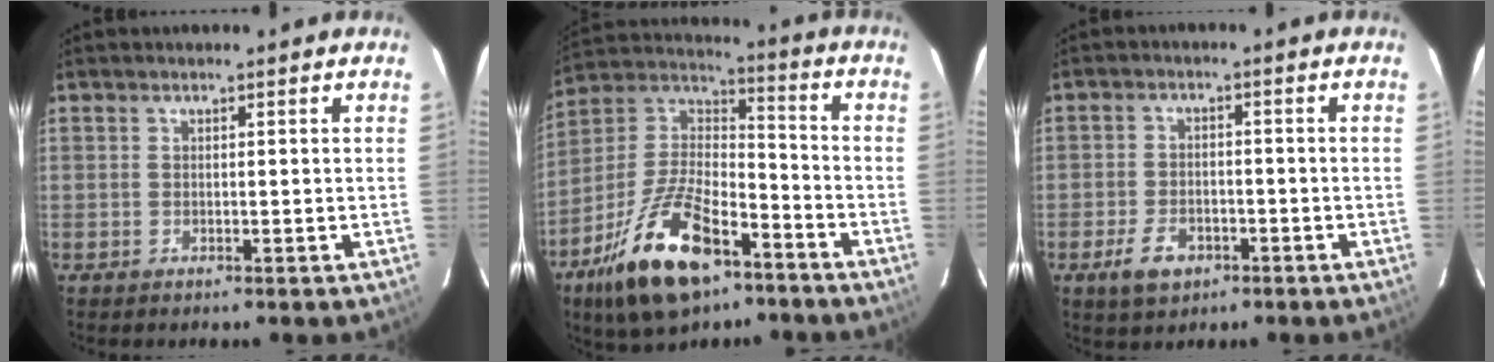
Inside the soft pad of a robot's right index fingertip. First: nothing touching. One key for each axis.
{"total": 21.1, "fx": -12.0, "fy": 9.5, "fz": 14.5, "tx": -0.294, "ty": -0.006, "tz": -0.207}
{"total": 6.1, "fx": -3.5, "fy": 3.6, "fz": 3.4, "tx": -0.084, "ty": -0.001, "tz": -0.059}